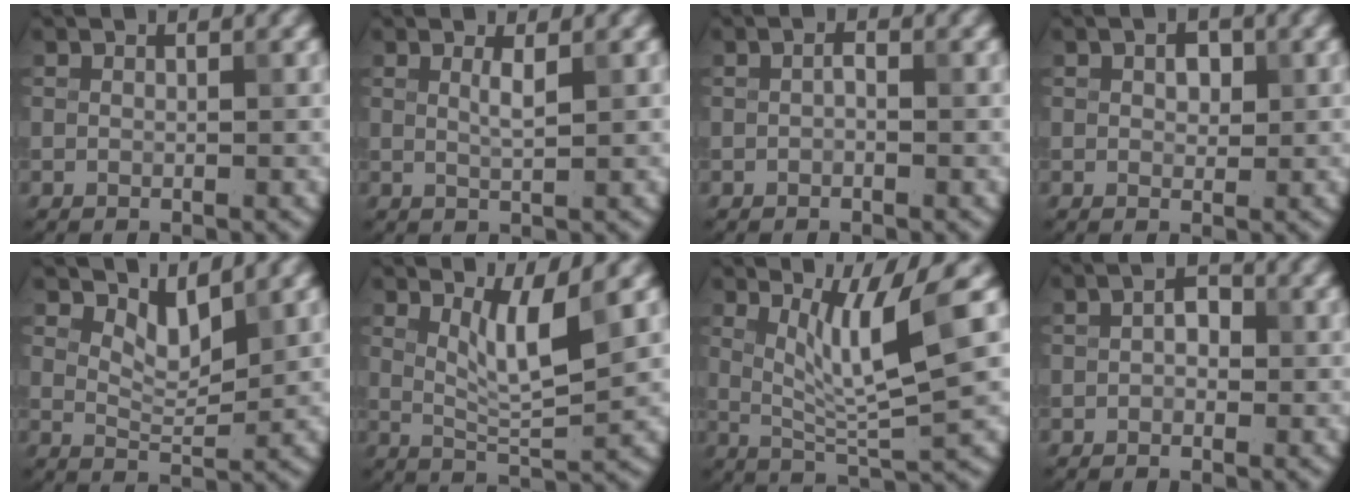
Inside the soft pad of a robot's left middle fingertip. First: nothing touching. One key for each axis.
{"total": 0.9, "fx": 0.4, "fy": -0.1, "fz": 0.8, "tx": -0.020, "ty": 0.001, "tz": 0.011}
{"total": 0.7, "fx": -0.1, "fy": 0.3, "fz": 0.6, "tx": -0.010, "ty": 0.002, "tz": 0.000}
{"total": 1.8, "fx": 0.6, "fy": 1.0, "fz": 1.4, "tx": -0.024, "ty": 0.003, "tz": 0.013}
{"total": 2.4, "fx": 1.9, "fy": 0.6, "fz": 1.4, "tx": -0.032, "ty": -0.010, "tz": 0.037}
{"total": 3.7, "fx": 1.6, "fy": 0.5, "fz": 3.3, "tx": -0.066, "ty": -0.008, "tz": 0.037}
{"total": 6.0, "fx": 2.1, "fy": 0.4, "fz": 5.6, "tx": -0.110, "ty": -0.007, "tz": 0.046}
{"total": 1.9, "fx": 0.2, "fy": 1.2, "fz": 1.5, "tx": -0.022, "ty": 0.009, "tz": -0.001}